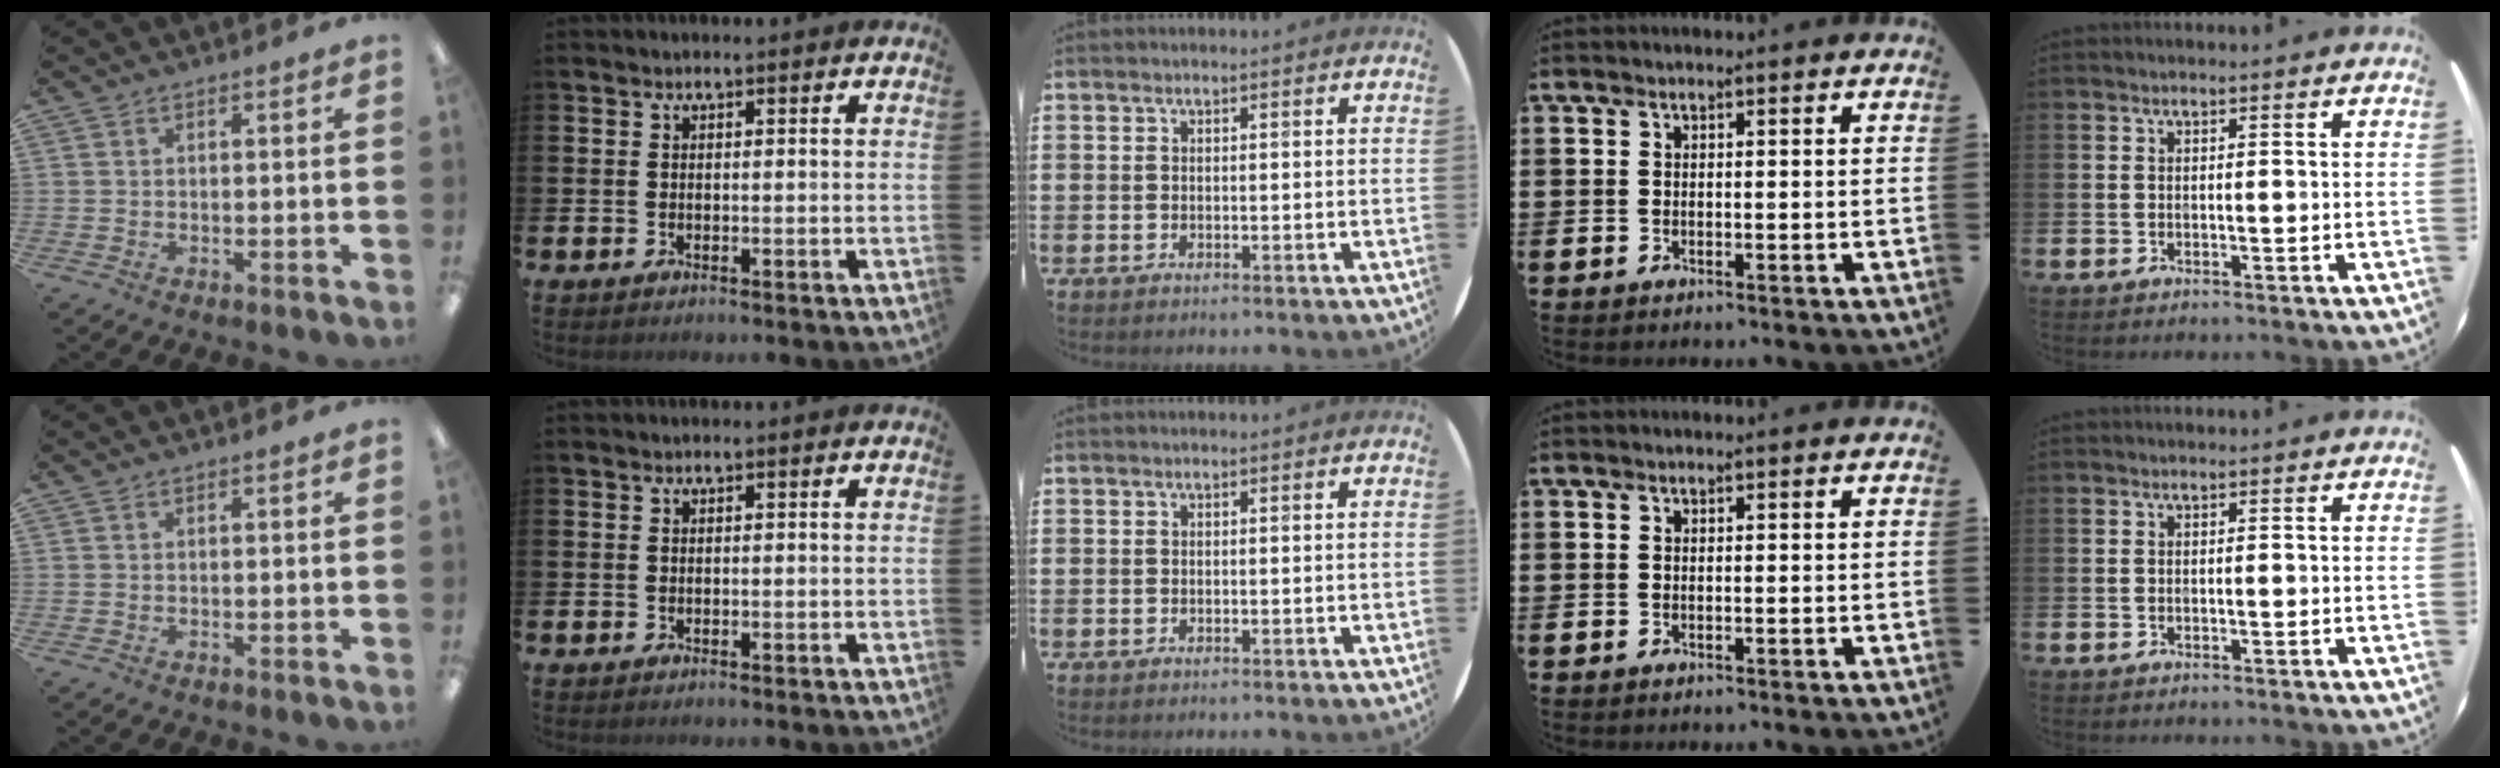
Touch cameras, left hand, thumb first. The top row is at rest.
{}